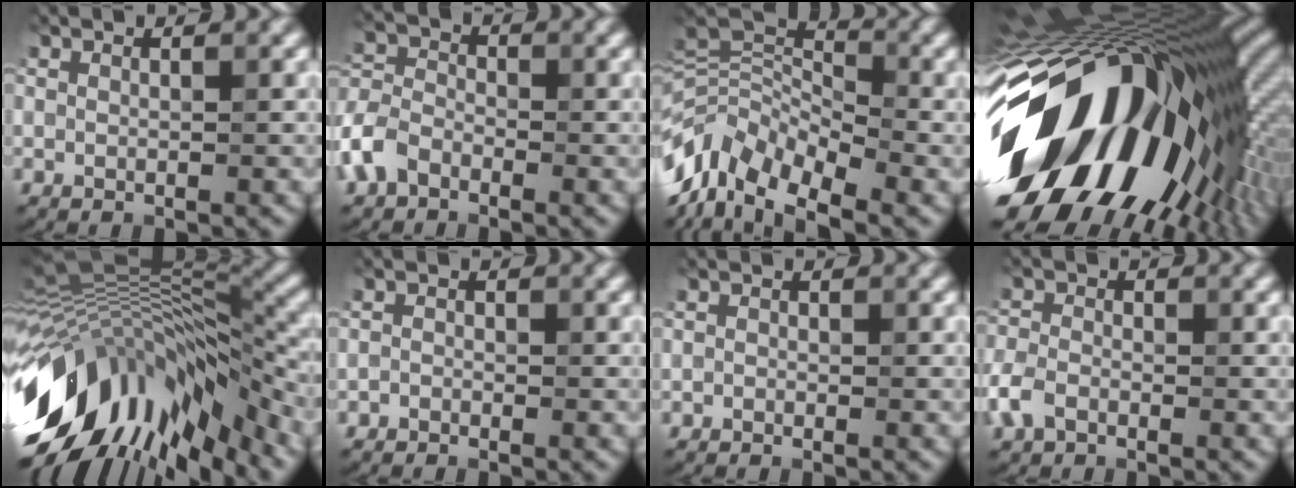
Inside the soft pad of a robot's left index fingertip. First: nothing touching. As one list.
[{"total": 4.4, "force": [-4.3, 0.8, -0.1], "torque": [-0.036, -0.008, -0.058]}, {"total": 8.5, "force": [-6.7, 3.5, 3.8], "torque": [-0.099, -0.006, -0.104]}, {"total": 17.4, "force": [-5.3, 9.9, 13.2], "torque": [-0.243, -0.044, -0.056]}, {"total": 13.6, "force": [-7.8, 4.9, 9.9], "torque": [-0.219, -0.005, -0.094]}, {"total": 3.2, "force": [-2.7, -1.1, -1.4], "torque": [-0.002, -0.022, -0.008]}, {"total": 2.4, "force": [-2.0, -0.9, -1.0], "torque": [-0.003, -0.018, -0.005]}, {"total": 3.4, "force": [-3.4, 0.2, -0.1], "torque": [-0.039, -0.012, -0.033]}]